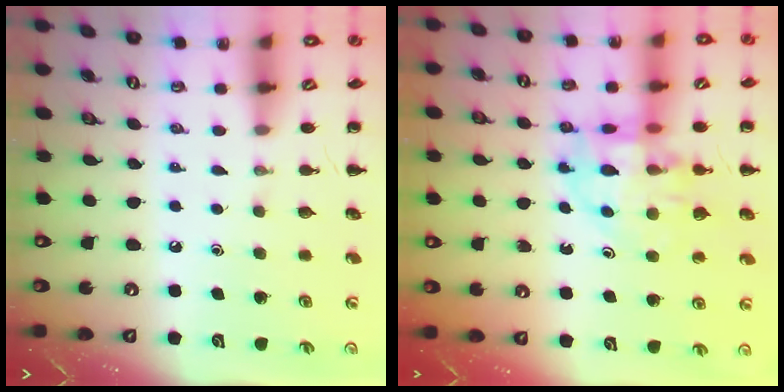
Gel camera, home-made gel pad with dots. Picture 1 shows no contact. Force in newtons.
{"total": 13.7, "press": 13.3, "slide": 3.3}